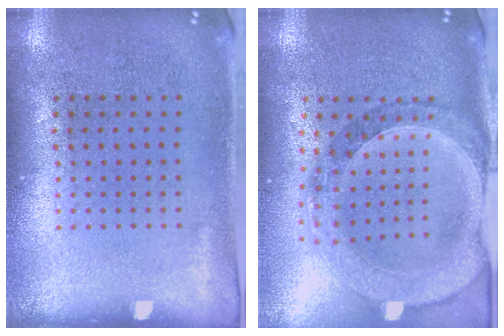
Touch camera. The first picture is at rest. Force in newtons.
{"total": 1.5, "press": 1.4, "slide": 0.5}